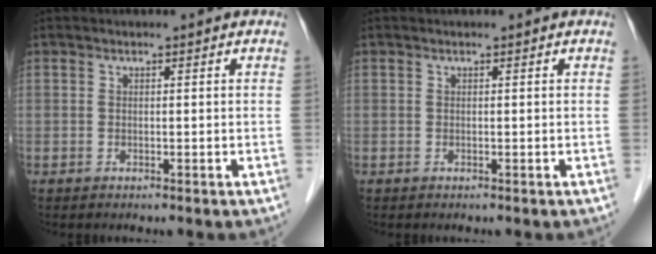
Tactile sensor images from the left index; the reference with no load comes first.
{"total": 0.0}